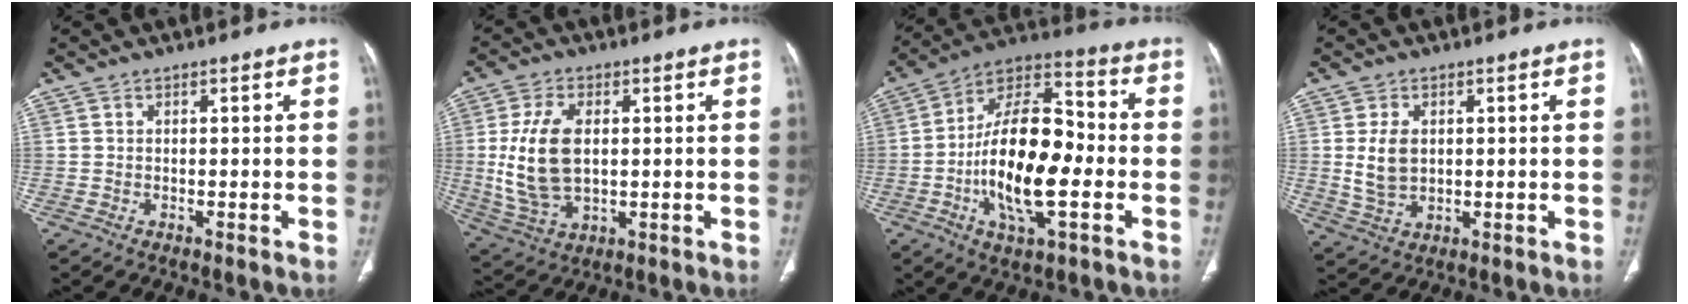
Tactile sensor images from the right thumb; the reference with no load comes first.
{"total": 13.2, "force": [0.8, 7.7, 10.7], "torque": [-0.217, -0.005, 0.025]}
{"total": 20.1, "force": [-3.8, 8.8, 17.7], "torque": [-0.299, 0.030, -0.071]}
{"total": 6.5, "force": [0.8, 4.4, 4.7], "torque": [-0.079, -0.005, 0.024]}